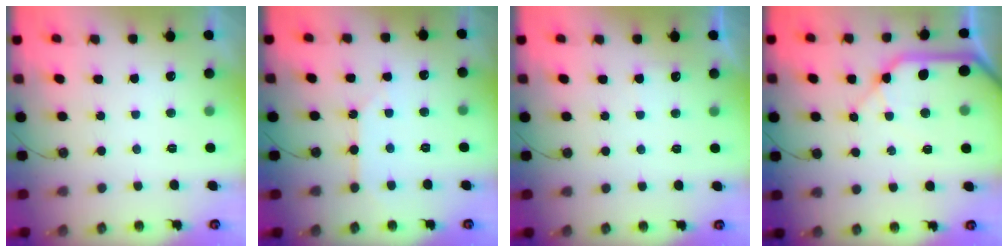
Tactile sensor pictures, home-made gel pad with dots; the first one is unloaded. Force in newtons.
{"total": 2.7, "press": 2.7, "slide": 0.3}
{"total": 3.6, "press": 3.6, "slide": 0.5}
{"total": 15.7, "press": 15.5, "slide": 2.3}